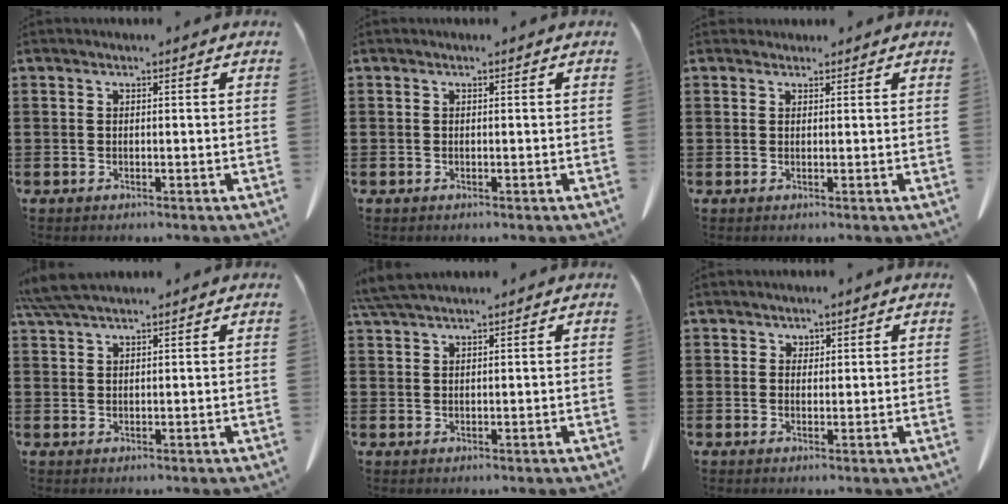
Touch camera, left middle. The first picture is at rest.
{"total": 0.0}
{"total": 1.1, "force": [1.0, 0.5, 0.0], "torque": [-0.004, 0.000, 0.021]}
{"total": 4.5, "force": [3.8, 0.4, 2.4], "torque": [-0.059, -0.005, 0.072]}
{"total": 3.5, "force": [3.0, 0.2, 1.8], "torque": [-0.044, -0.004, 0.060]}
{"total": 1.3, "force": [1.1, 0.7, 0.2], "torque": [0.002, -0.005, 0.022]}